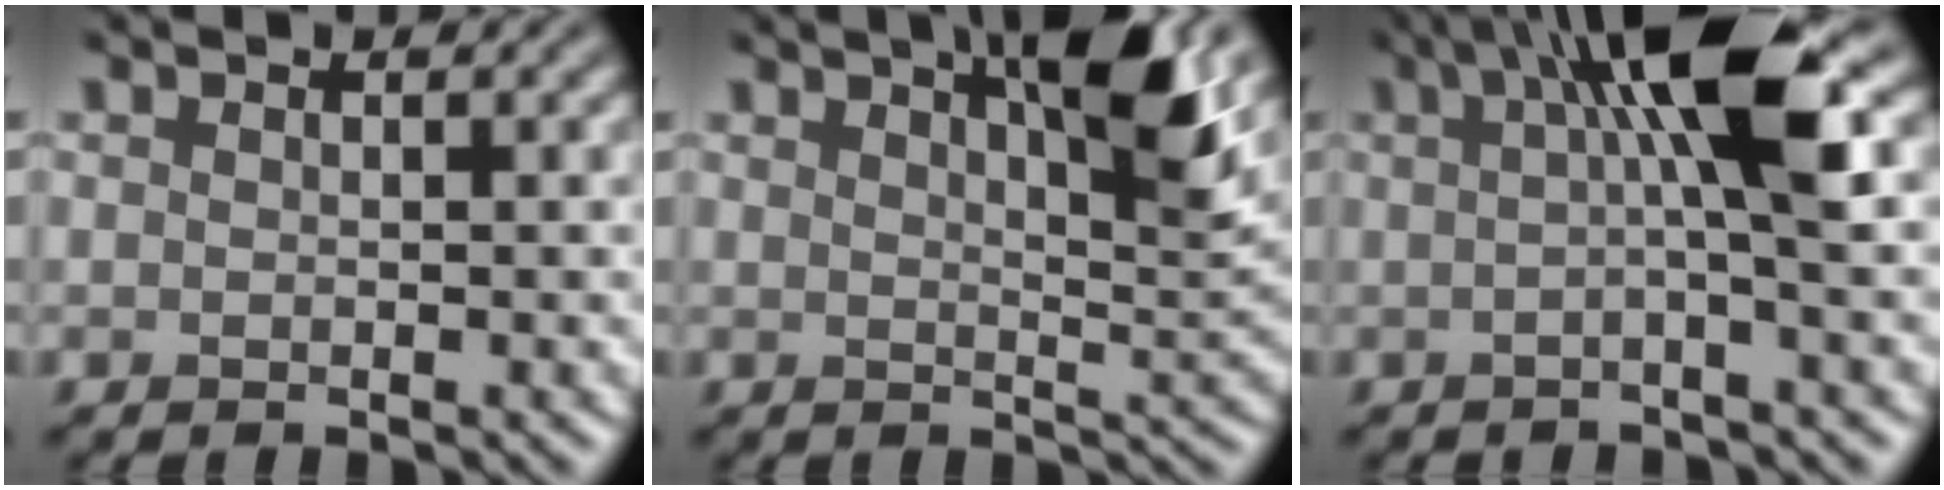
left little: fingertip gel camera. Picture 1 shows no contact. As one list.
[{"total": 6.7, "force": [3.6, 1.5, 5.4], "torque": [-0.066, 0.010, 0.060]}, {"total": 6.6, "force": [1.4, 0.6, 6.4], "torque": [-0.095, 0.006, 0.029]}]